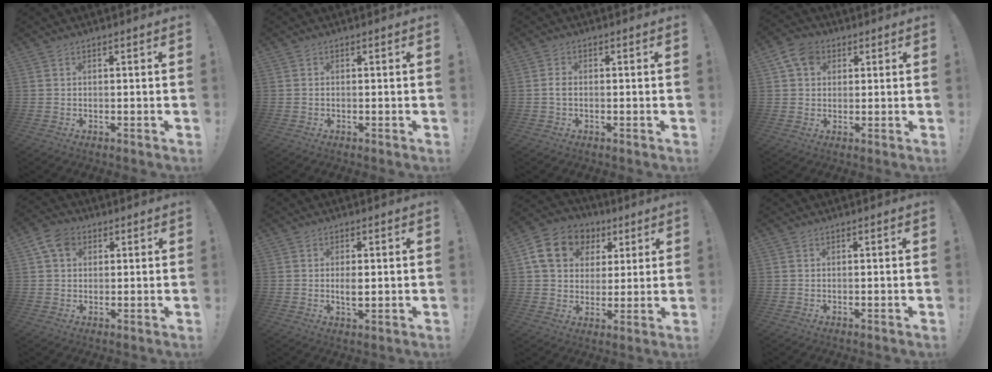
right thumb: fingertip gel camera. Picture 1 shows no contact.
{"total": 0.0}
{"total": 1.7, "force": [-0.3, 1.0, 1.3], "torque": [-0.023, 0.007, -0.006]}
{"total": 7.5, "force": [3.0, 5.9, 3.6], "torque": [-0.055, 0.001, 0.059]}
{"total": 6.9, "force": [2.6, 5.2, 3.7], "torque": [-0.061, 0.004, 0.053]}
{"total": 3.2, "force": [0.1, 1.4, 2.9], "torque": [-0.046, -0.006, -0.003]}
{"total": 14.3, "force": [5.6, 11.5, 6.4], "torque": [-0.089, -0.011, 0.112]}
{"total": 0.0}